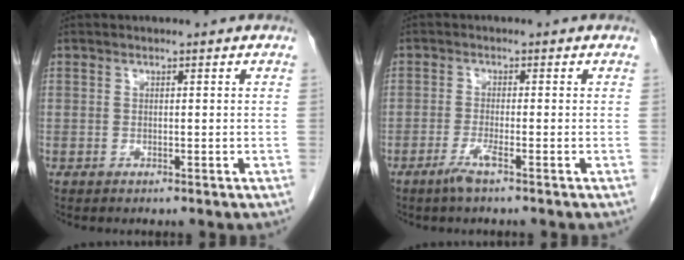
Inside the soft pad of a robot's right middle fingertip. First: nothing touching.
{"total": 2.5, "force": [-1.6, -0.3, 1.9], "torque": [-0.044, -0.006, -0.034]}